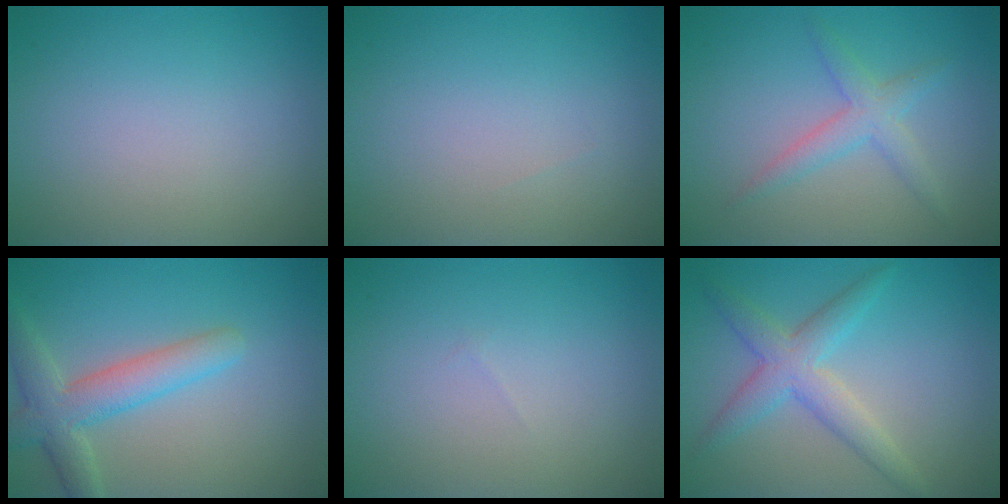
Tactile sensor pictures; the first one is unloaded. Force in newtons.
{"total": 0.0}
{"total": 2.5, "press": 2.5, "slide": 0.1}
{"total": 4.4, "press": 4.4, "slide": 0.4}
{"total": 0.0}
{"total": 3.8, "press": 3.8, "slide": 0.1}